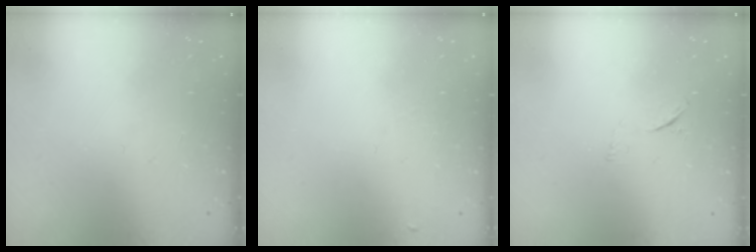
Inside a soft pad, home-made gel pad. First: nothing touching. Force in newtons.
{"total": 3.9, "press": 3.8, "slide": 0.6}
{"total": 4.2, "press": 4.0, "slide": 1.4}